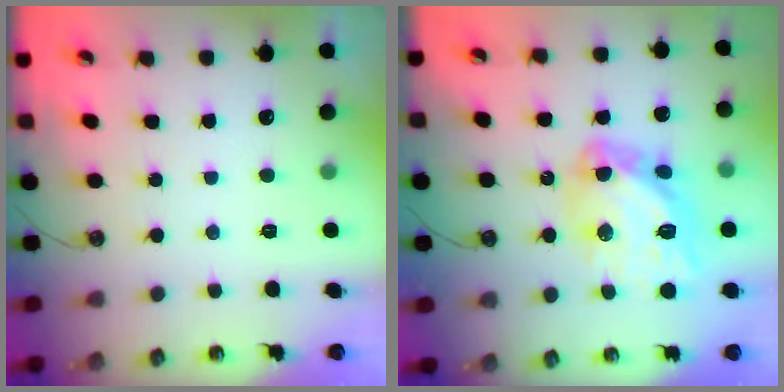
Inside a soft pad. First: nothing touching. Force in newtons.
{"total": 16.5, "press": 16.5, "slide": 1.7}